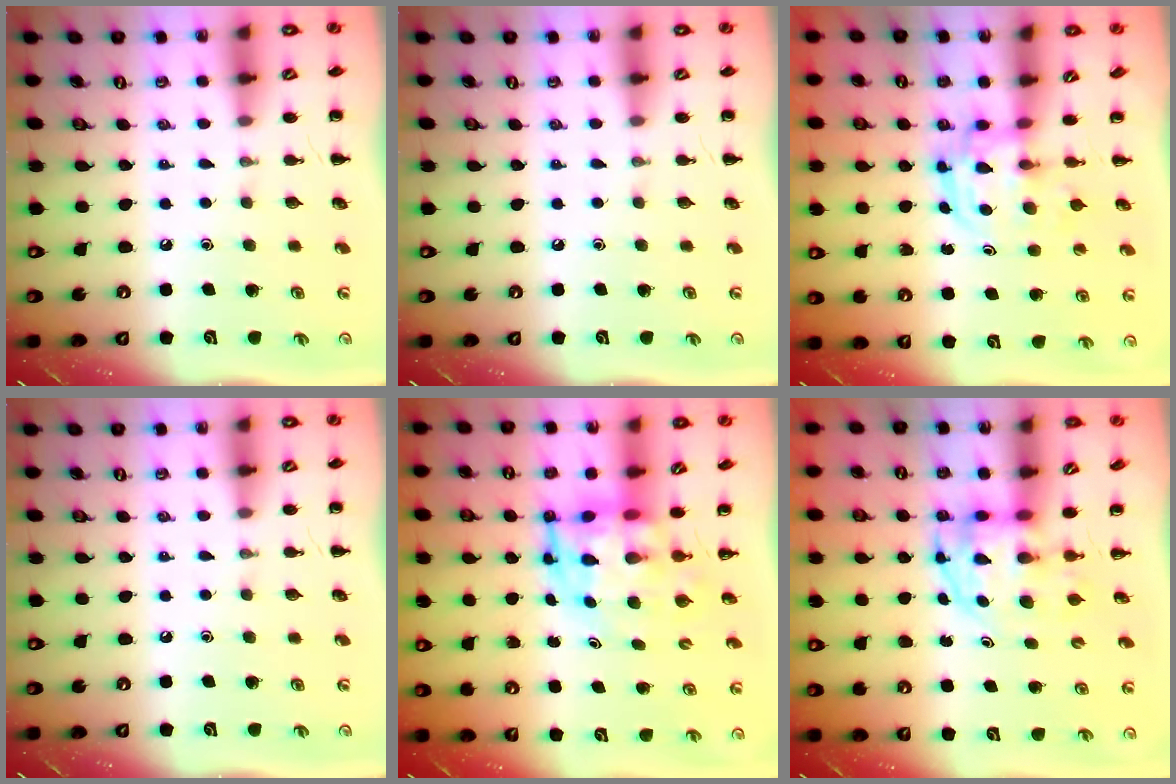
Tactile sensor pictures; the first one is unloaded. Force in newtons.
{"total": 0.0}
{"total": 2.7, "press": 2.7, "slide": 0.3}
{"total": 0.0}
{"total": 6.5, "press": 6.2, "slide": 2.1}
{"total": 3.7, "press": 3.7, "slide": 0.5}